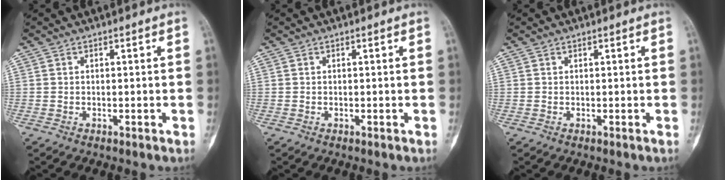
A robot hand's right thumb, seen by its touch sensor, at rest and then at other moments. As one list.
[{"total": 0.0}, {"total": 0.0}]